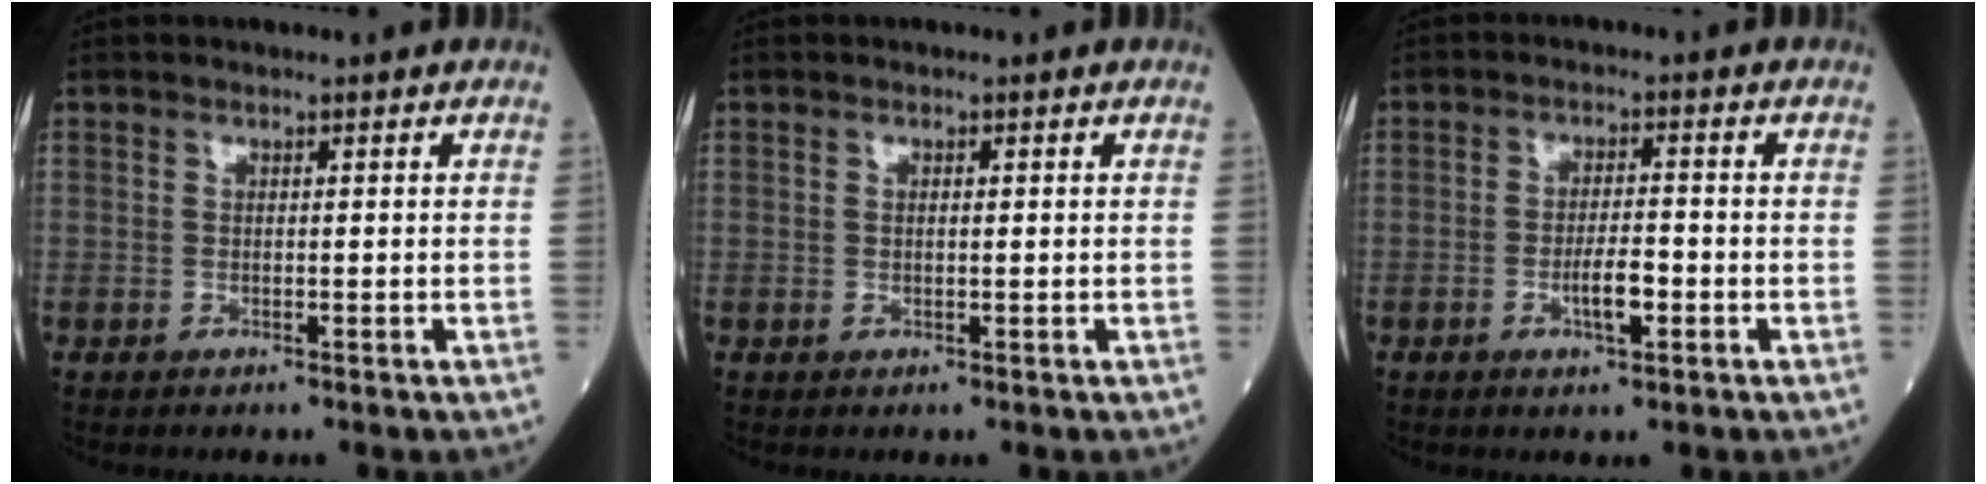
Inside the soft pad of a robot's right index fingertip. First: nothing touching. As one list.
[{"total": 0.6, "force": [0.1, 0.2, 0.6], "torque": [-0.013, 0.001, 0.002]}, {"total": 4.2, "force": [-1.6, 0.9, 3.8], "torque": [-0.066, 0.001, -0.028]}]